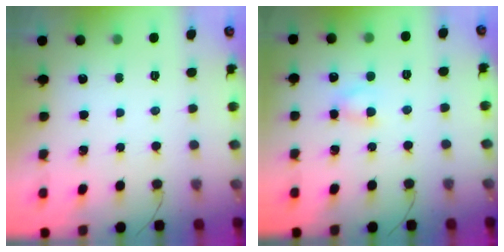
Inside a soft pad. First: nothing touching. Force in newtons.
{"total": 3.6, "press": 3.4, "slide": 1.0}